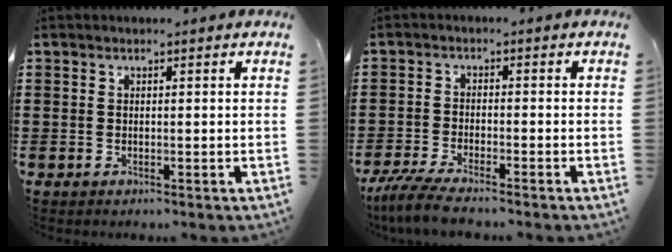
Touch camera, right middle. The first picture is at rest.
{"total": 4.8, "force": [-4.3, 0.4, 2.1], "torque": [-0.063, -0.015, -0.089]}